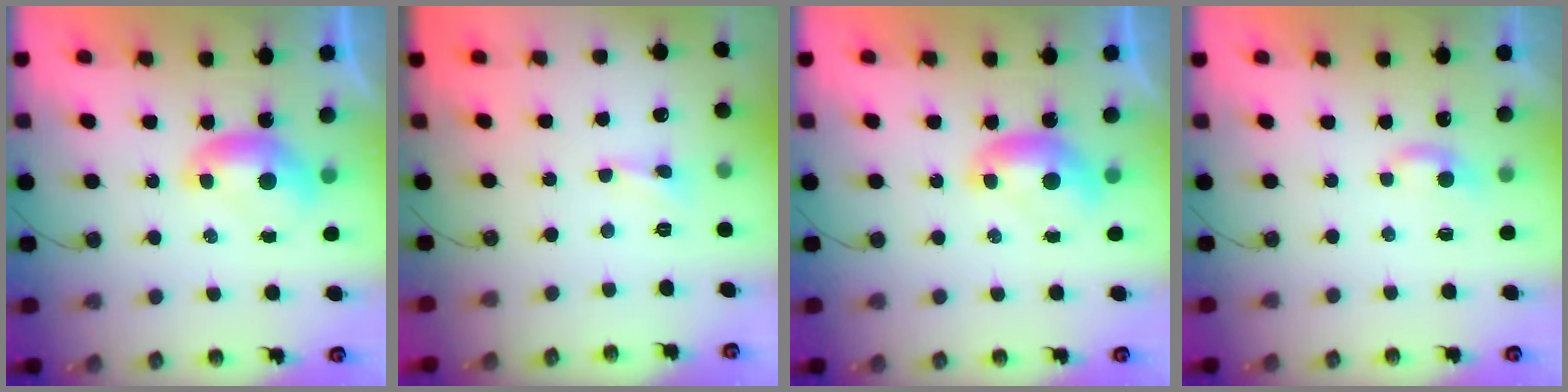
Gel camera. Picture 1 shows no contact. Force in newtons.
{"total": 1.9, "press": 1.8, "slide": 0.6}
{"total": 0.0}
{"total": 1.7, "press": 1.7, "slide": 0.4}